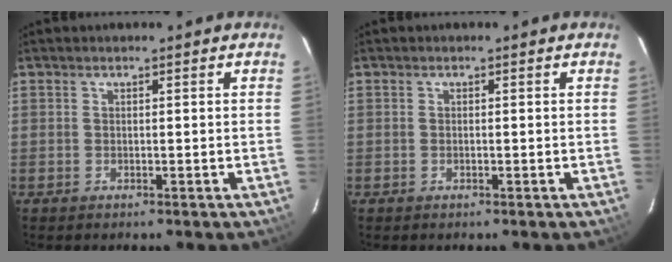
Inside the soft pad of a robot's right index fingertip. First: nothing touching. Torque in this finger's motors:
{"motor_torque": [-0.29, 0.22, -0.04, 0.00]}